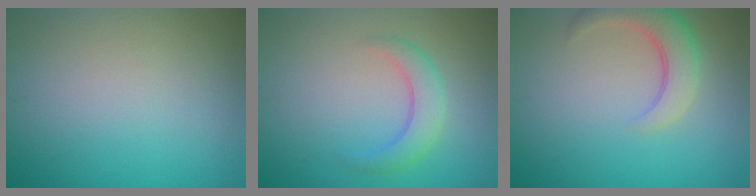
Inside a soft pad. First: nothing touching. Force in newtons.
{"total": 2.8, "press": 2.7, "slide": 0.2}
{"total": 4.3, "press": 4.3, "slide": 0.4}